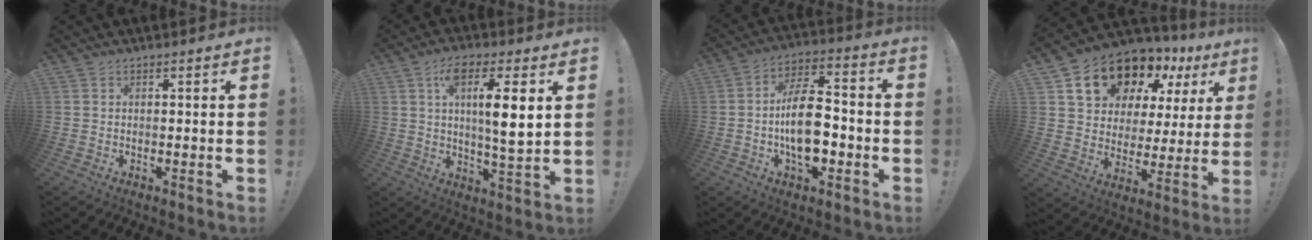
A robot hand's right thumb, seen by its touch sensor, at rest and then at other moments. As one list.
[{"total": 11.8, "force": [3.5, 2.6, 11.0], "torque": [-0.180, -0.004, 0.051]}, {"total": 15.2, "force": [-3.2, 8.3, 12.3], "torque": [-0.229, 0.019, -0.057]}, {"total": 16.2, "force": [11.4, 9.5, 6.4], "torque": [-0.097, -0.083, 0.216]}]